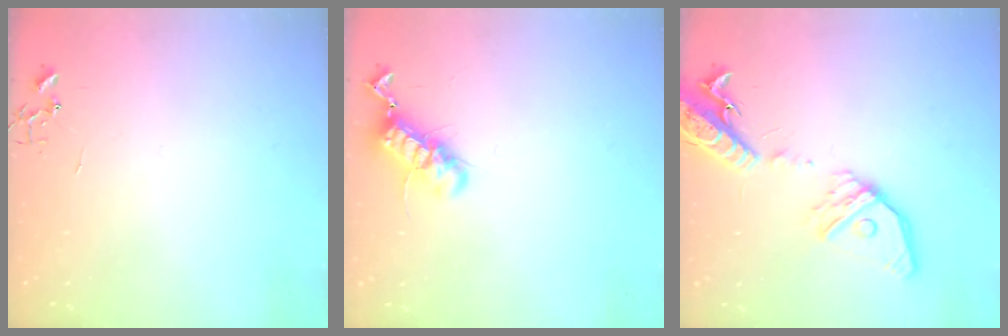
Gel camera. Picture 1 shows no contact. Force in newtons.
{"total": 12.5, "press": 12.5, "slide": 0.9}
{"total": 19.6, "press": 19.2, "slide": 4.0}